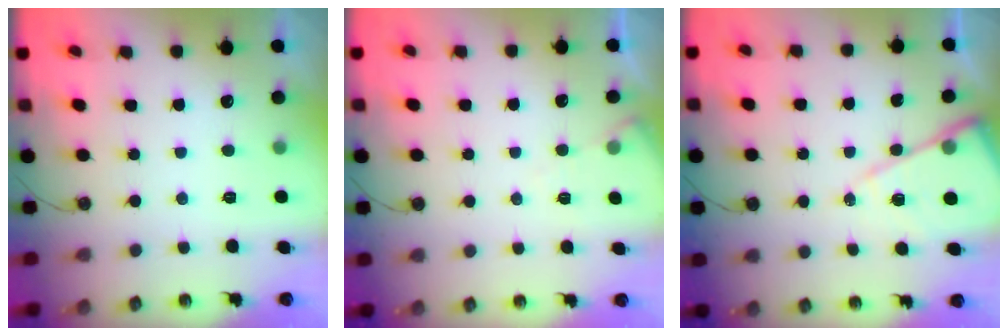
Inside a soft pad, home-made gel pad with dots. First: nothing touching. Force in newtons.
{"total": 5.4, "press": 5.3, "slide": 0.7}
{"total": 11.7, "press": 11.7, "slide": 1.1}